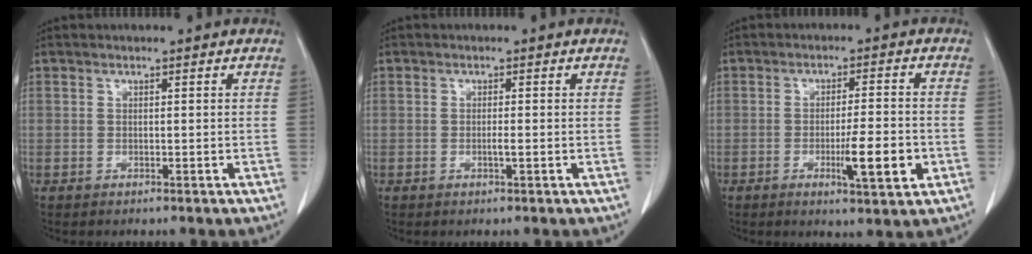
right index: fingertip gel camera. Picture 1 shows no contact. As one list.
[{"total": 1.1, "force": [-0.3, -0.1, 1.1], "torque": [-0.022, -0.001, -0.004]}, {"total": 7.4, "force": [-2.3, 0.7, 7.0], "torque": [-0.107, -0.008, -0.032]}]